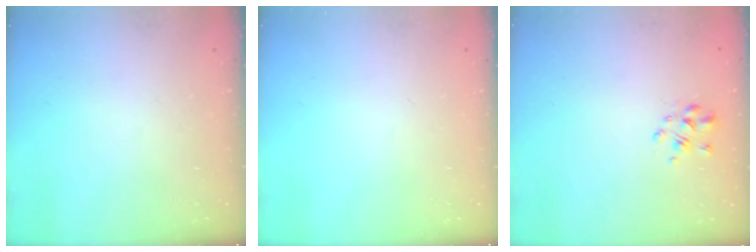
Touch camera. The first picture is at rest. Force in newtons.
{"total": 0.0}
{"total": 3.1, "press": 3.0, "slide": 1.0}